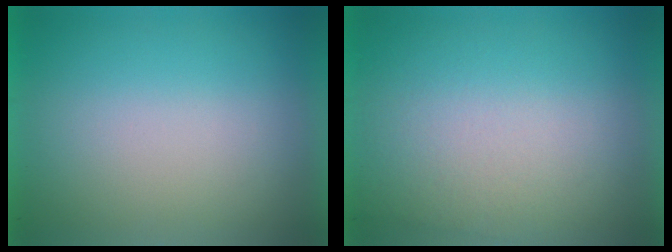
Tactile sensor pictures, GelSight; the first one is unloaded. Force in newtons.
{"total": 2.2}